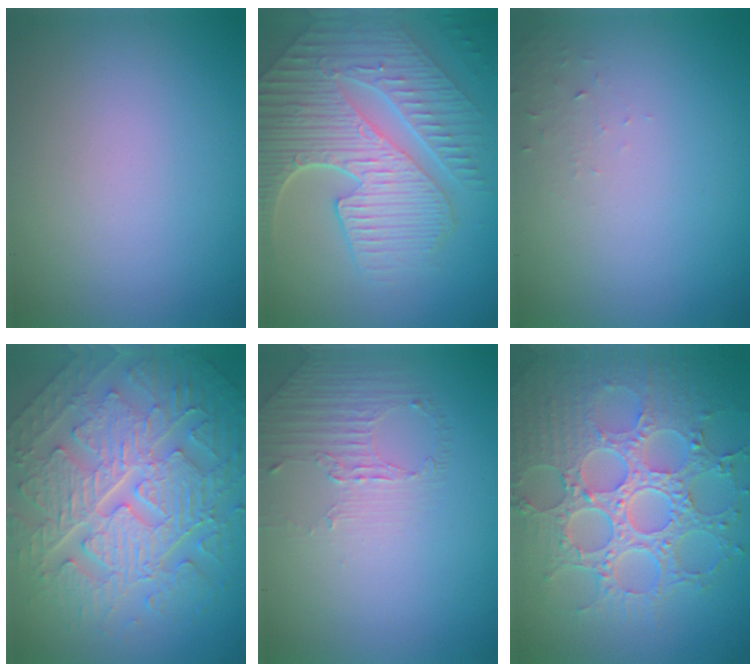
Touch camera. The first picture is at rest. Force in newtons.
{"total": 9.2, "press": 6.2, "slide": 6.8}
{"total": 1.0, "press": 0.9, "slide": 0.1}
{"total": 10.4, "press": 7.1, "slide": 7.6}
{"total": 1.4, "press": 0.8, "slide": 1.1}
{"total": 8.9, "press": 6.5, "slide": 6.1}